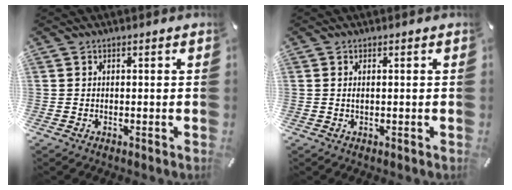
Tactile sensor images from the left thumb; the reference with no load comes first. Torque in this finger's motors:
{"motor_torque": [-0.06, 0.01, 0.14, 0.28, -0.02]}